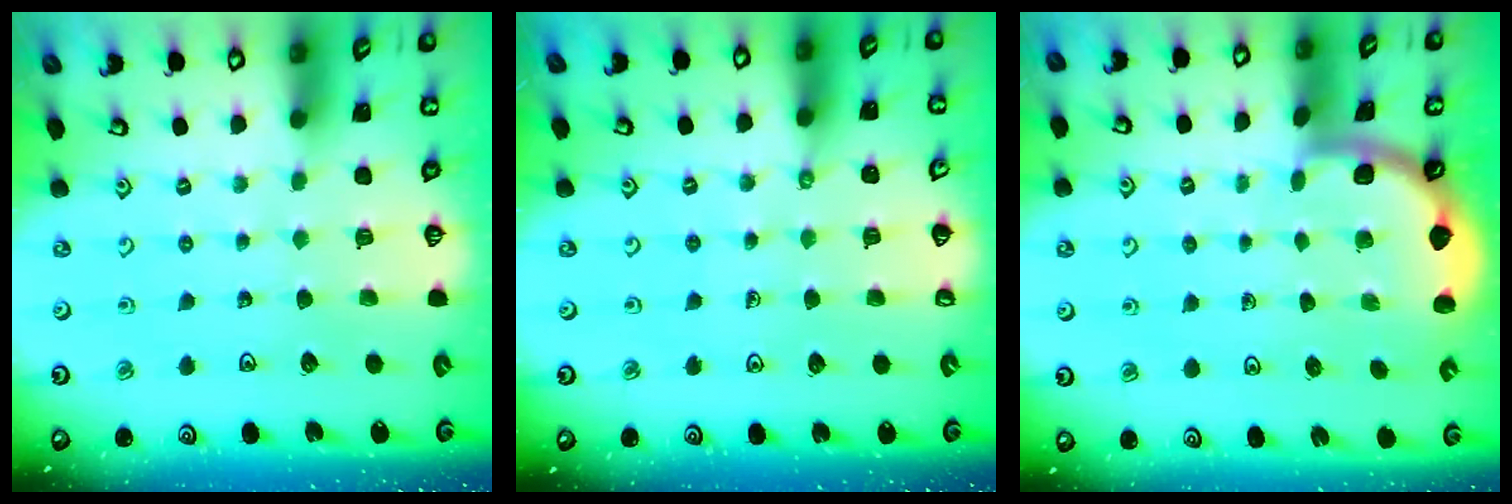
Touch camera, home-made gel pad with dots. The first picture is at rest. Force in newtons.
{"total": 0.9, "press": 0.9, "slide": 0.1}
{"total": 1.9, "press": 1.9, "slide": 0.0}